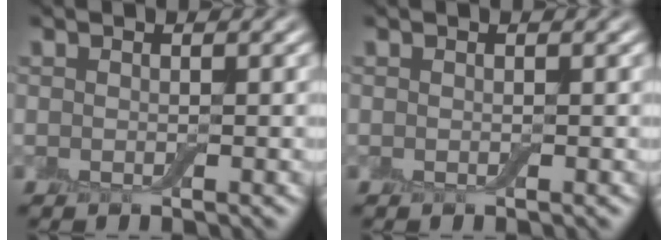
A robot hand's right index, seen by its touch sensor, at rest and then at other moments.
{"total": 0.0}